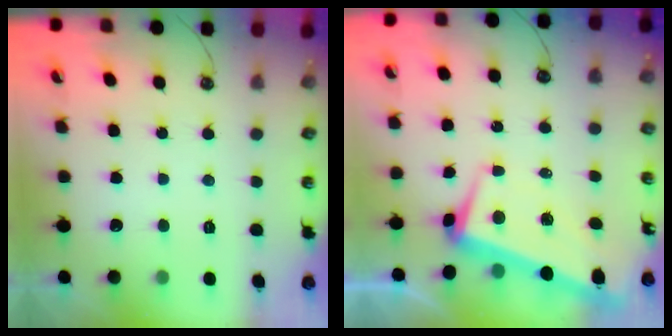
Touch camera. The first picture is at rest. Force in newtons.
{"total": 2.2, "press": 0.3, "slide": 2.1}